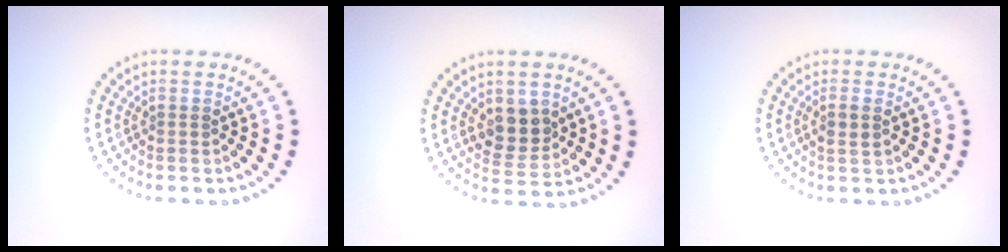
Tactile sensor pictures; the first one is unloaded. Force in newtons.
{"total": 3.4, "press": 3.3, "slide": 0.9}
{"total": 1.4, "press": 1.3, "slide": 0.5}